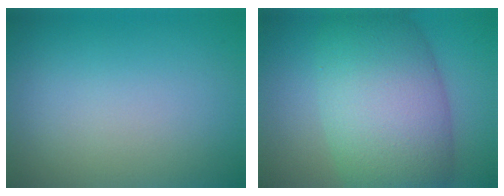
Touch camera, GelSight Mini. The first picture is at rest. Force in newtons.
{"total": 11.3, "press": 11.3, "slide": 0.3}